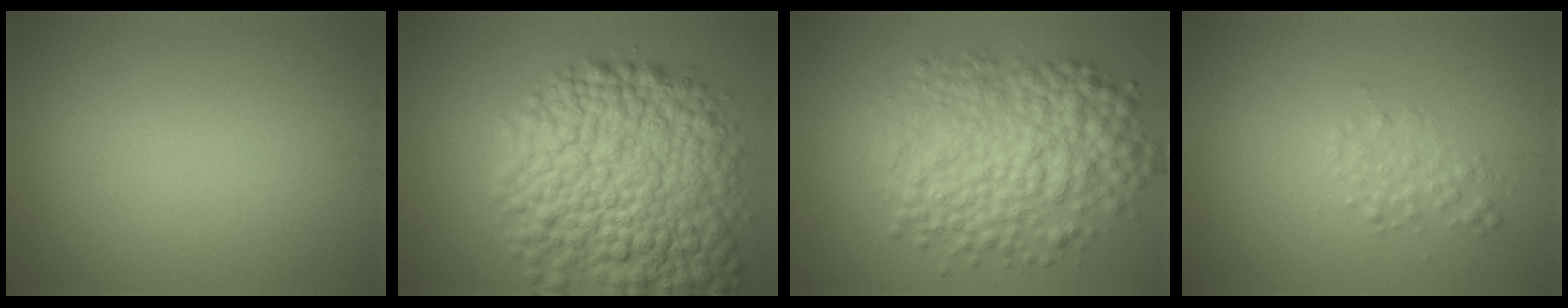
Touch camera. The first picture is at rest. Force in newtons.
{"total": 13.0, "press": 13.0, "slide": 0.5}
{"total": 8.4, "press": 8.4, "slide": 0.1}
{"total": 1.7, "press": 1.7, "slide": 0.0}